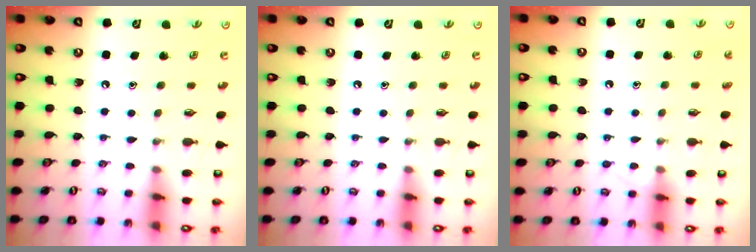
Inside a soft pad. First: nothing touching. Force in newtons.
{"total": 0.0}
{"total": 2.6, "press": 2.5, "slide": 0.3}